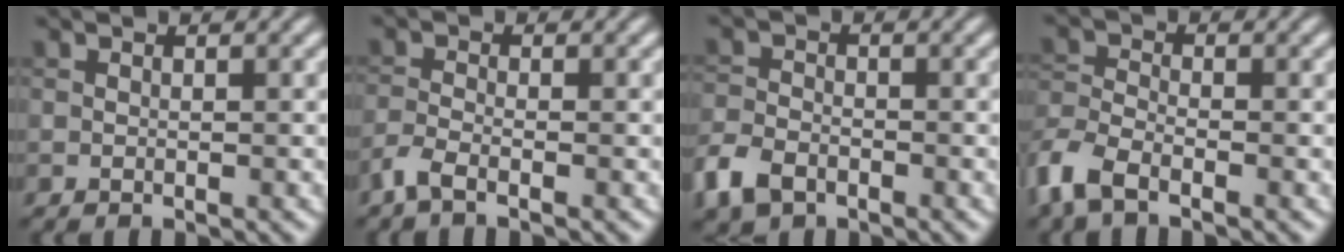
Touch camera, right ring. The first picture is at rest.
{"total": 2.1, "force": [-1.5, 0.6, 1.3], "torque": [-0.034, -0.005, -0.041]}
{"total": 4.1, "force": [-2.6, 2.5, 1.9], "torque": [-0.047, -0.004, -0.062]}
{"total": 4.6, "force": [-3.2, 2.1, 2.6], "torque": [-0.063, -0.006, -0.079]}